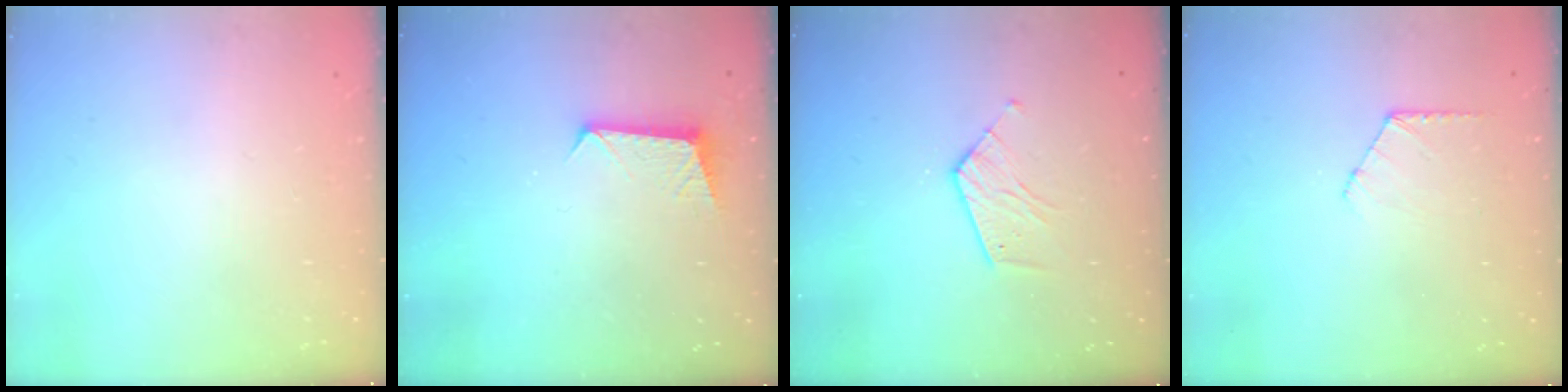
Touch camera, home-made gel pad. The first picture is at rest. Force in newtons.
{"total": 7.1, "press": 7.1, "slide": 0.3}
{"total": 7.3, "press": 7.3, "slide": 0.3}
{"total": 6.7, "press": 6.7, "slide": 0.6}